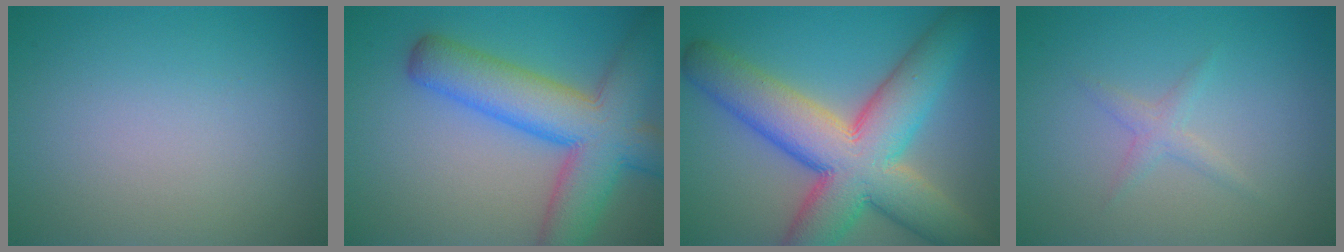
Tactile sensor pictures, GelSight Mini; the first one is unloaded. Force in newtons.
{"total": 9.9, "press": 9.9, "slide": 0.4}
{"total": 12.6, "press": 12.6, "slide": 0.7}
{"total": 1.8, "press": 1.8, "slide": 0.1}